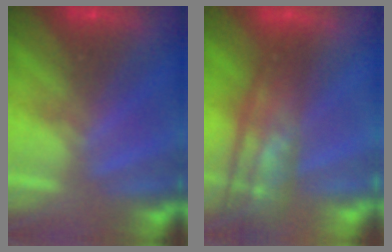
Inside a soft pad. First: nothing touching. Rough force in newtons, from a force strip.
{"total": 5.7}